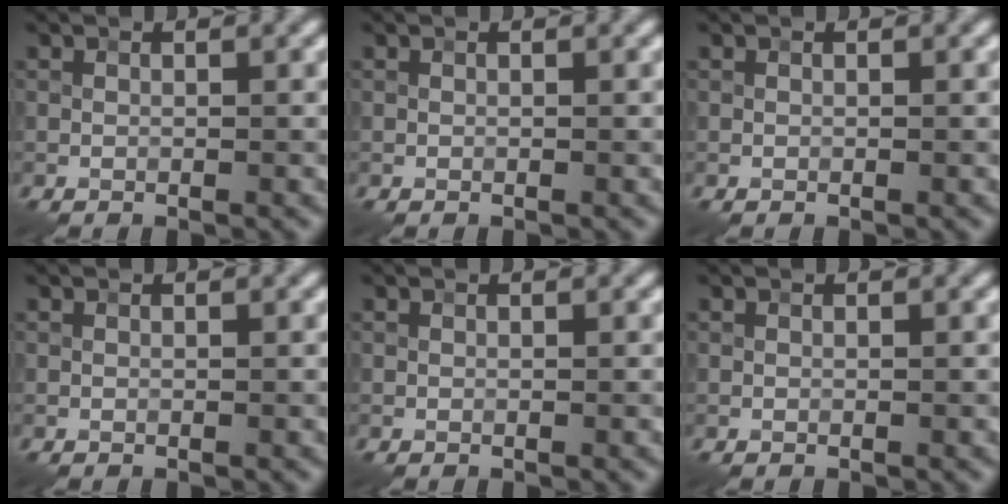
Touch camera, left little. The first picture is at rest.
{"total": 0.0}
{"total": 0.0}
{"total": 0.0}
{"total": 0.0}
{"total": 0.0}